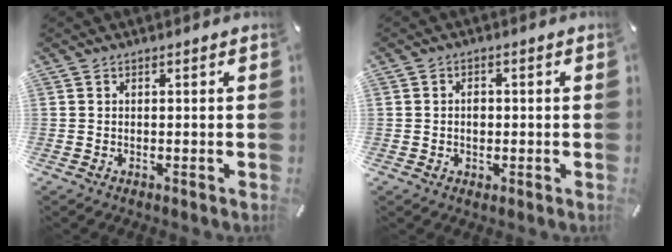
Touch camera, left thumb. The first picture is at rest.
{"total": 2.2, "force": [-0.2, 1.8, 1.2], "torque": [-0.018, 0.001, -0.007]}